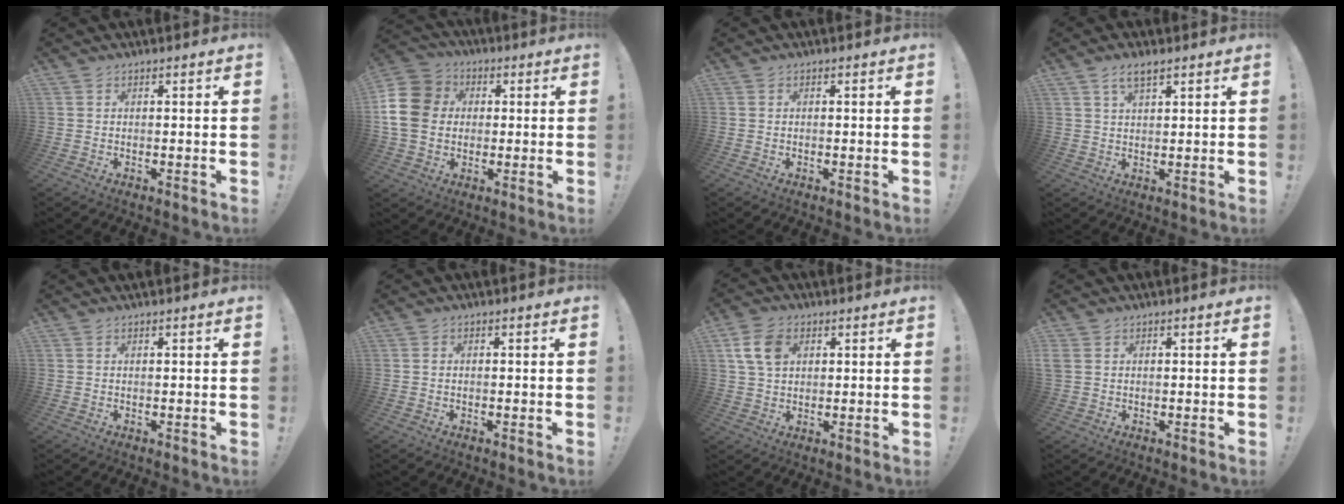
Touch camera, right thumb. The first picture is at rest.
{"total": 15.3, "force": [0.9, 12.7, 8.4], "torque": [-0.156, 0.017, 0.021]}
{"total": 0.0}
{"total": 4.6, "force": [2.8, 1.7, 3.2], "torque": [-0.056, -0.007, 0.049]}
{"total": 0.6, "force": [0.5, -0.2, 0.3], "torque": [-0.004, -0.001, 0.008]}
{"total": 0.5, "force": [-0.2, 0.5, 0.1], "torque": [-0.007, 0.006, -0.003]}
{"total": 8.4, "force": [2.7, 5.8, 5.4], "torque": [-0.107, 0.011, 0.057]}
{"total": 2.7, "force": [1.1, 2.0, 1.4], "torque": [-0.035, 0.005, 0.025]}